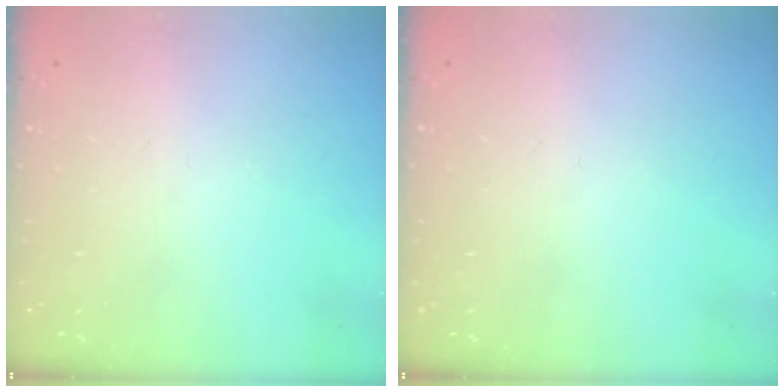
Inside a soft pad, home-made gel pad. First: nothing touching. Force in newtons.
{"total": 0.0}